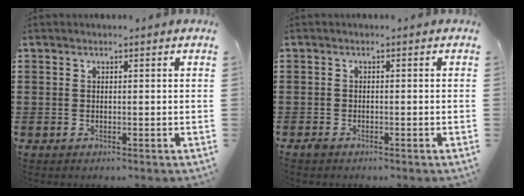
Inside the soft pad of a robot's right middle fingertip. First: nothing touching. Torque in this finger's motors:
{"motor_torque": [-0.37, 0.46, -0.04, -0.01]}